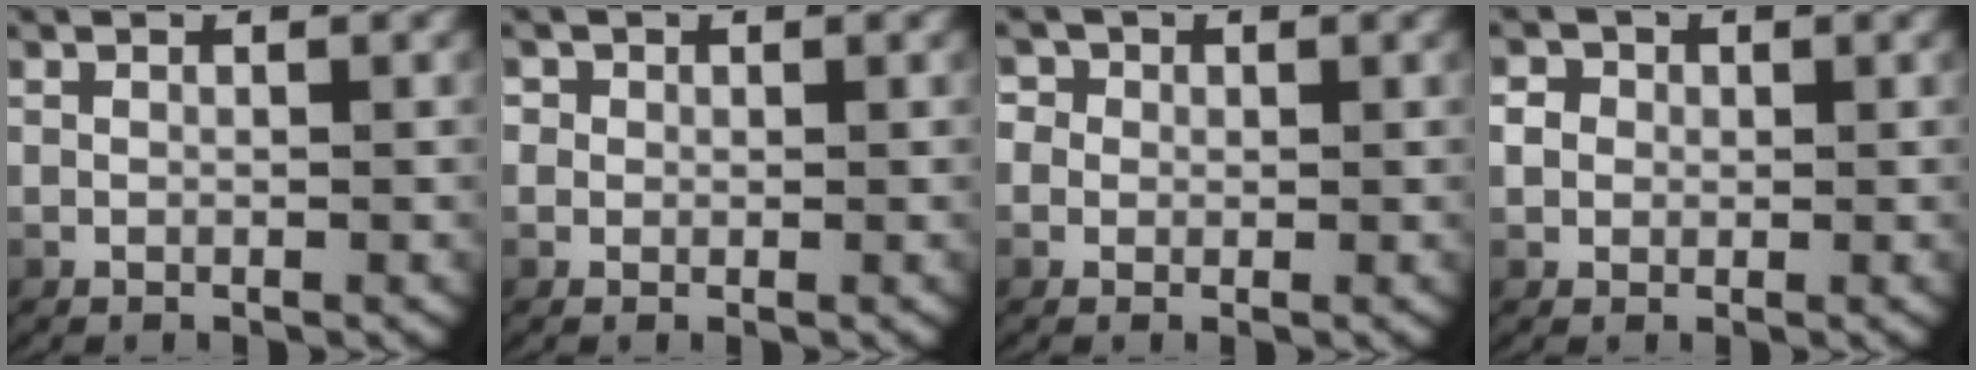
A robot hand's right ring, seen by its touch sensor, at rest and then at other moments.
{"total": 1.8, "force": [0.4, 1.7, 0.5], "torque": [-0.017, -0.005, 0.004]}
{"total": 3.0, "force": [0.6, 2.8, 1.0], "torque": [-0.027, 0.001, 0.001]}
{"total": 2.5, "force": [0.3, 2.3, 0.8], "torque": [-0.027, -0.001, 0.005]}